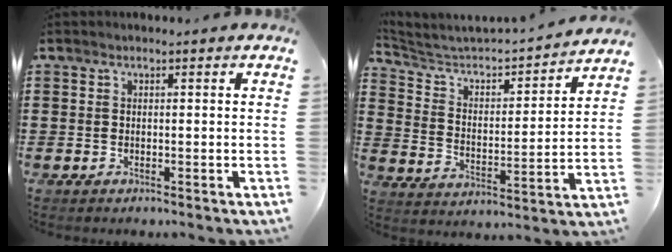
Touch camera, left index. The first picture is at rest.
{"total": 3.9, "force": [3.5, 1.1, 1.2], "torque": [-0.050, -0.033, 0.048]}